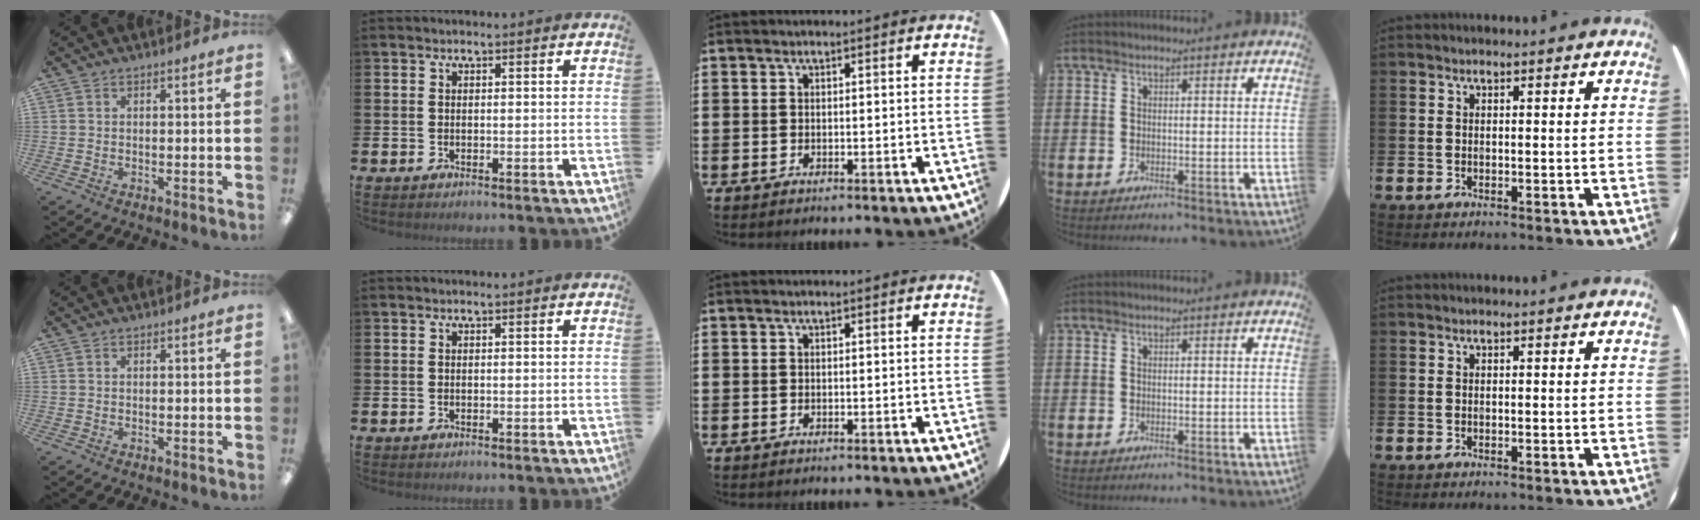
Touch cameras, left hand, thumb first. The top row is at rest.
{}